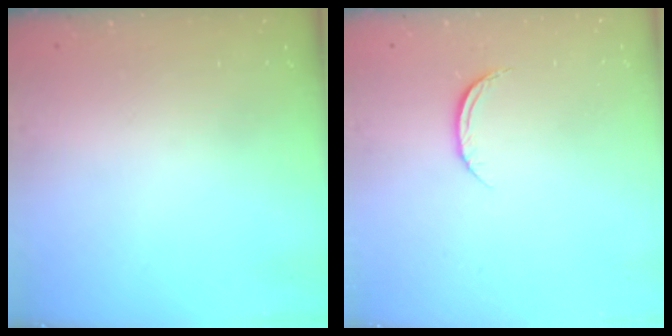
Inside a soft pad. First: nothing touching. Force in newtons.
{"total": 5.0, "press": 4.9, "slide": 0.6}